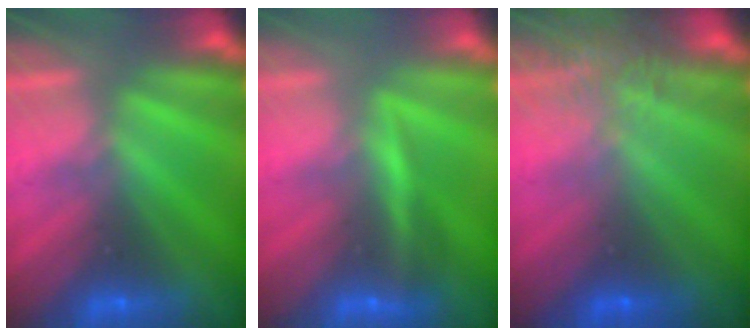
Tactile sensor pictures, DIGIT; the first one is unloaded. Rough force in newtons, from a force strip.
{"total": 3.4}
{"total": 7.2}